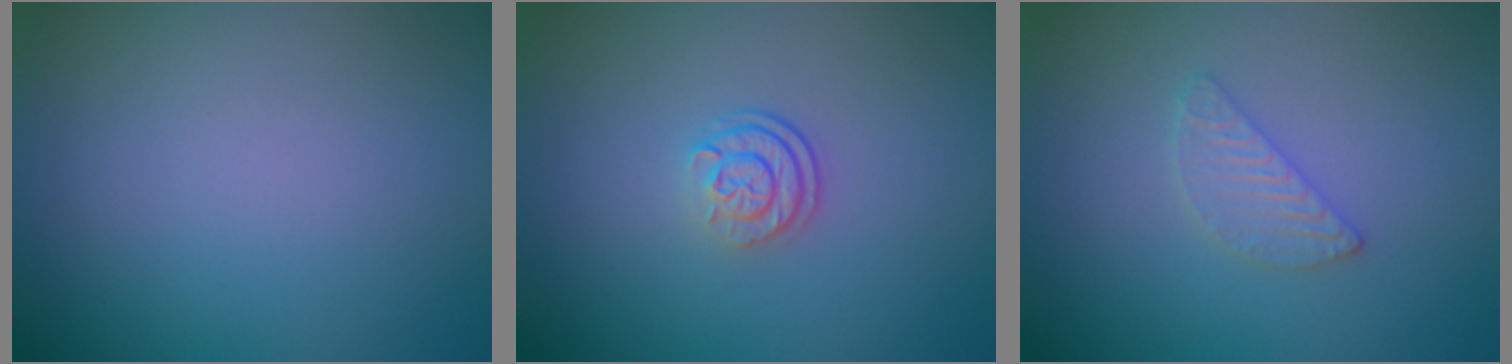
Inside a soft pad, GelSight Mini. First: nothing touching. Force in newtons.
{"total": 2.3, "press": 1.7, "slide": 1.7}
{"total": 1.9, "press": 1.8, "slide": 0.2}